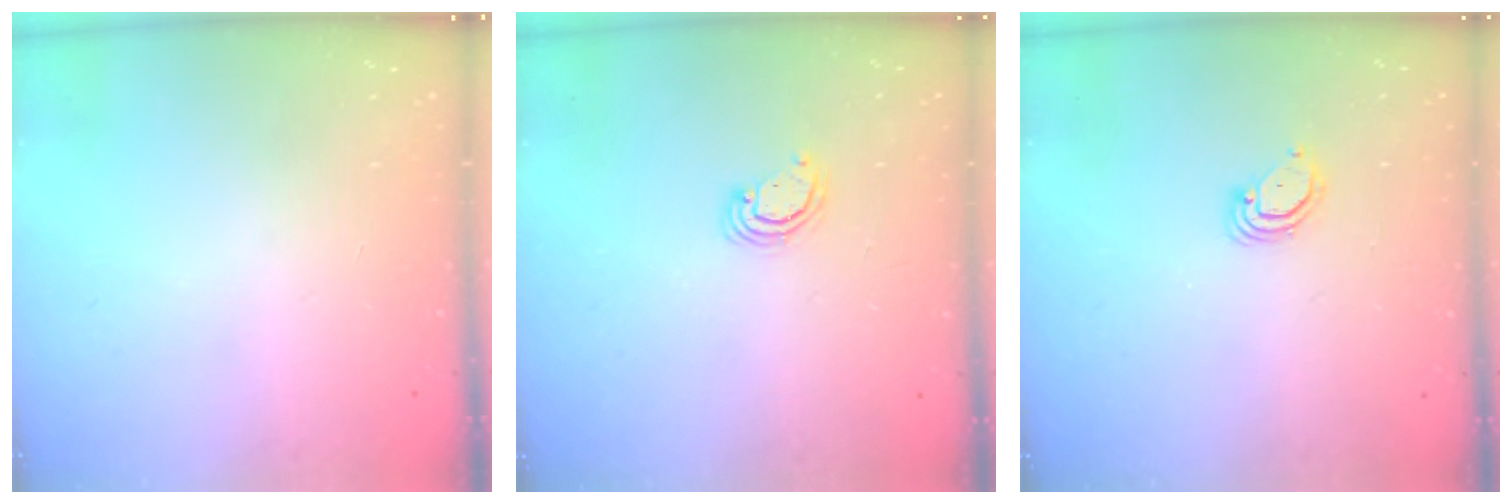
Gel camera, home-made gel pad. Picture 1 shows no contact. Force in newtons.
{"total": 2.8, "press": 2.8, "slide": 0.3}
{"total": 3.2, "press": 3.2, "slide": 0.2}